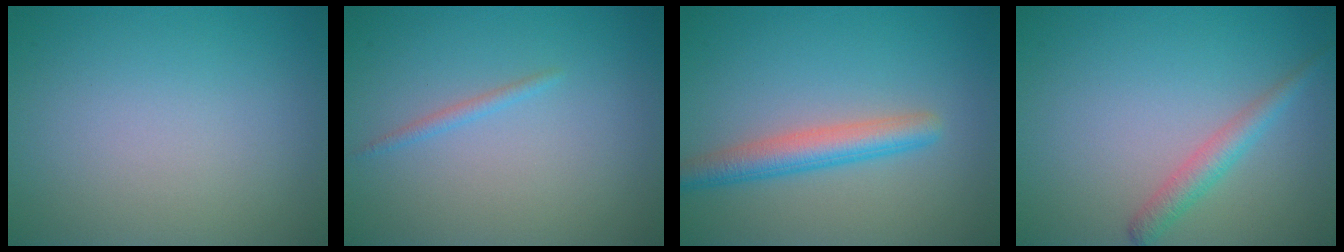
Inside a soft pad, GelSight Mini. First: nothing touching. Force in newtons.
{"total": 0.8, "press": 0.8, "slide": 0.1}
{"total": 3.6, "press": 3.6, "slide": 0.0}
{"total": 2.2, "press": 2.2, "slide": 0.1}